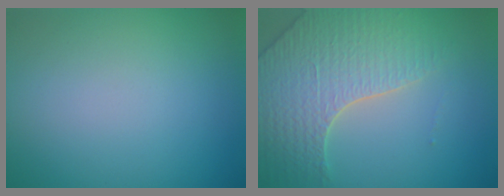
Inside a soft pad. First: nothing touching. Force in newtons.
{"total": 4.7, "press": 4.4, "slide": 1.5}